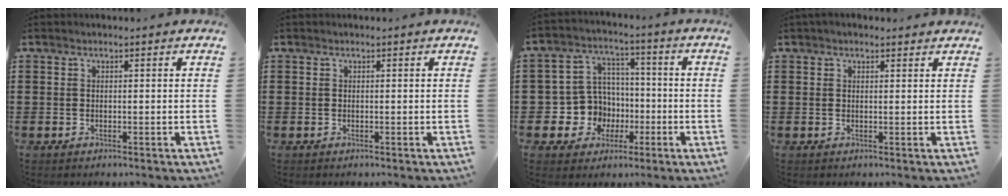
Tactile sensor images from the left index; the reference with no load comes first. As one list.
[{"total": 0.0}, {"total": 8.5, "force": [-1.2, 8.3, 1.6], "torque": [-0.076, 0.003, -0.015]}, {"total": 1.2, "force": [1.1, 0.3, 0.4], "torque": [-0.010, 0.003, 0.020]}]